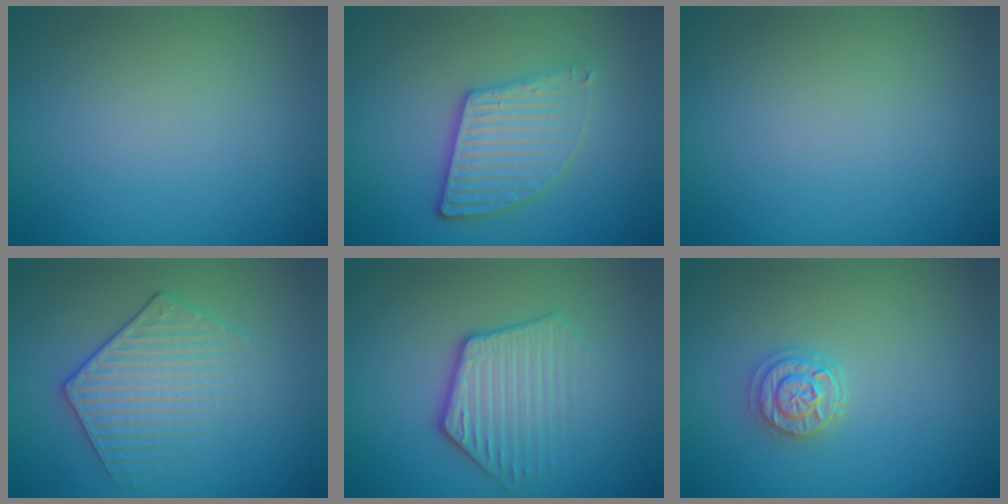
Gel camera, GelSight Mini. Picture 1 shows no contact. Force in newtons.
{"total": 3.7, "press": 3.2, "slide": 2.0}
{"total": 0.0}
{"total": 3.6, "press": 3.2, "slide": 1.6}
{"total": 3.7, "press": 3.1, "slide": 2.1}
{"total": 2.2, "press": 2.0, "slide": 0.8}